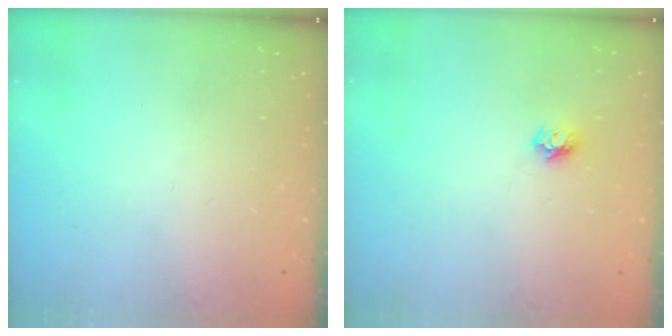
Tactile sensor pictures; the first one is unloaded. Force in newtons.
{"total": 5.5, "press": 5.5, "slide": 0.3}